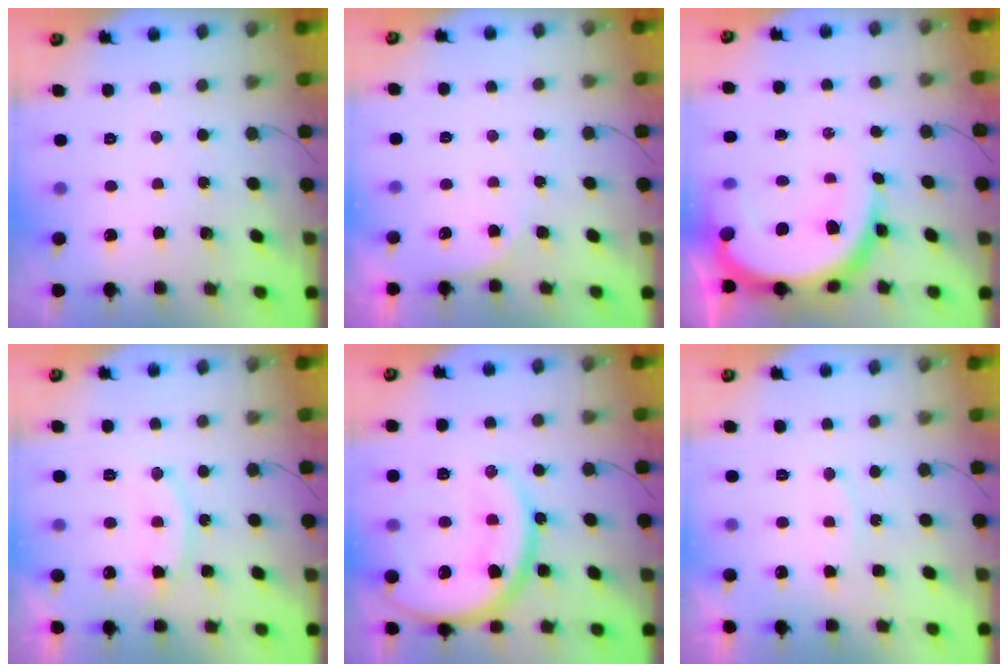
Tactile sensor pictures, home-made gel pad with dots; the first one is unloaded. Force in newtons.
{"total": 3.8, "press": 3.3, "slide": 2.0}
{"total": 15.7, "press": 15.6, "slide": 1.3}
{"total": 13.0, "press": 13.0, "slide": 1.1}
{"total": 20.5, "press": 20.4, "slide": 2.1}
{"total": 5.6, "press": 5.6, "slide": 0.6}